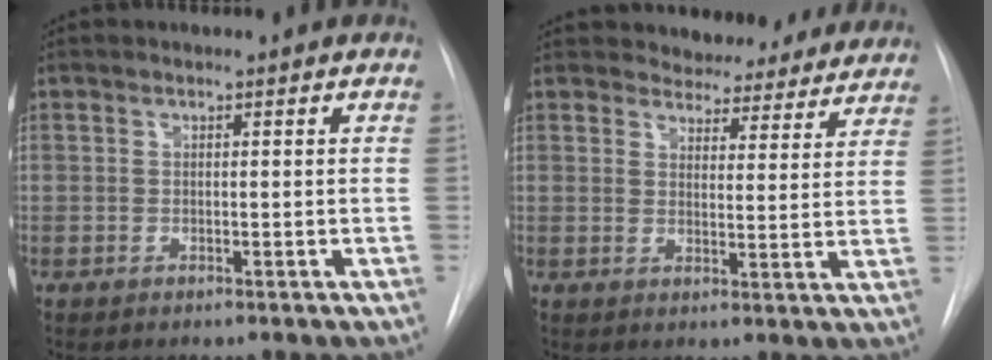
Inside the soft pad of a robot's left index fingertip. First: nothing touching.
{"total": 12.6, "force": [11.6, 4.5, 2.2], "torque": [0.001, -0.018, 0.126]}